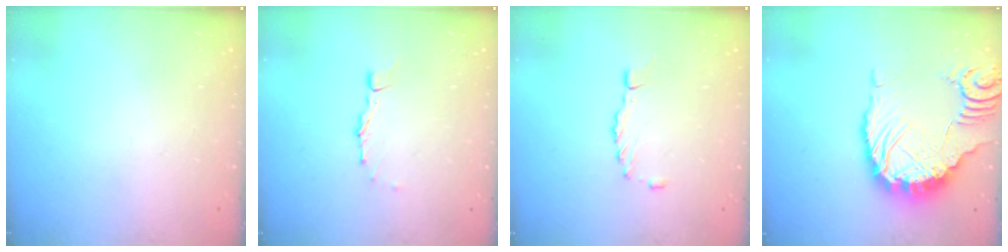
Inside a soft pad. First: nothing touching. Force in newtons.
{"total": 3.4, "press": 3.4, "slide": 0.3}
{"total": 1.6, "press": 1.6, "slide": 0.2}
{"total": 10.8, "press": 10.7, "slide": 1.3}